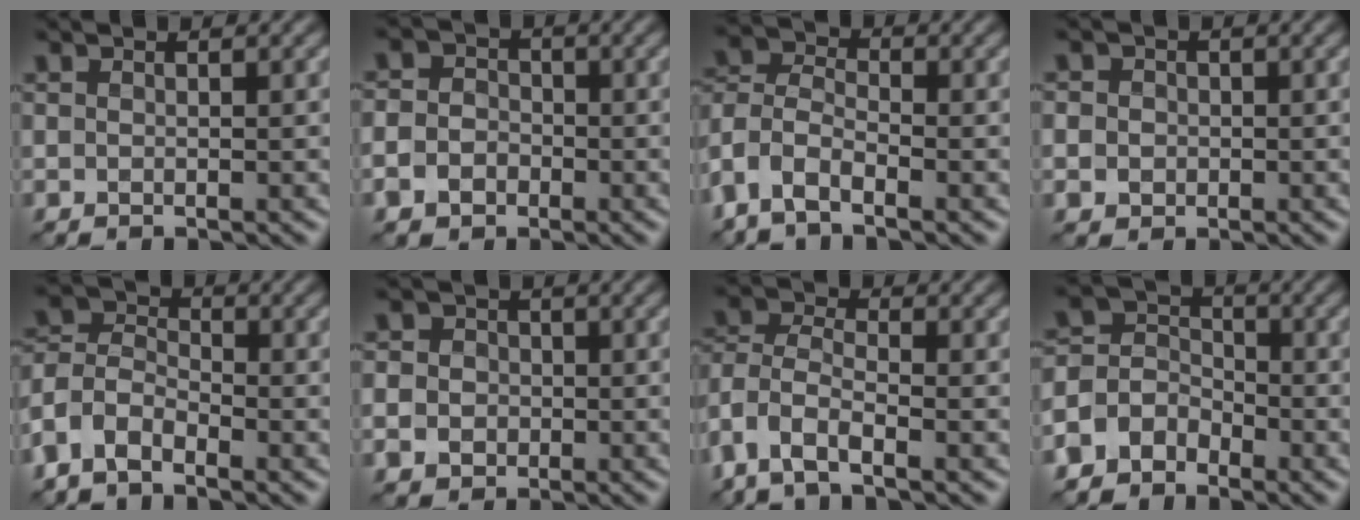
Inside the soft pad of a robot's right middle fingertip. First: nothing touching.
{"total": 3.3, "force": [-1.4, 2.7, 1.1], "torque": [-0.009, 0.000, -0.033]}
{"total": 4.9, "force": [-3.0, 2.4, 3.1], "torque": [-0.070, 0.008, -0.078]}
{"total": 2.8, "force": [0.2, 2.6, 1.0], "torque": [0.002, 0.017, -0.024]}
{"total": 4.7, "force": [-3.0, 2.7, 2.4], "torque": [-0.054, 0.009, -0.077]}
{"total": 4.0, "force": [-0.5, 3.7, 1.4], "torque": [-0.011, 0.012, -0.031]}
{"total": 5.6, "force": [-2.9, 2.7, 3.9], "torque": [-0.090, 0.001, -0.075]}
{"total": 4.1, "force": [-2.8, 2.9, 0.9], "torque": [-0.015, 0.011, -0.067]}